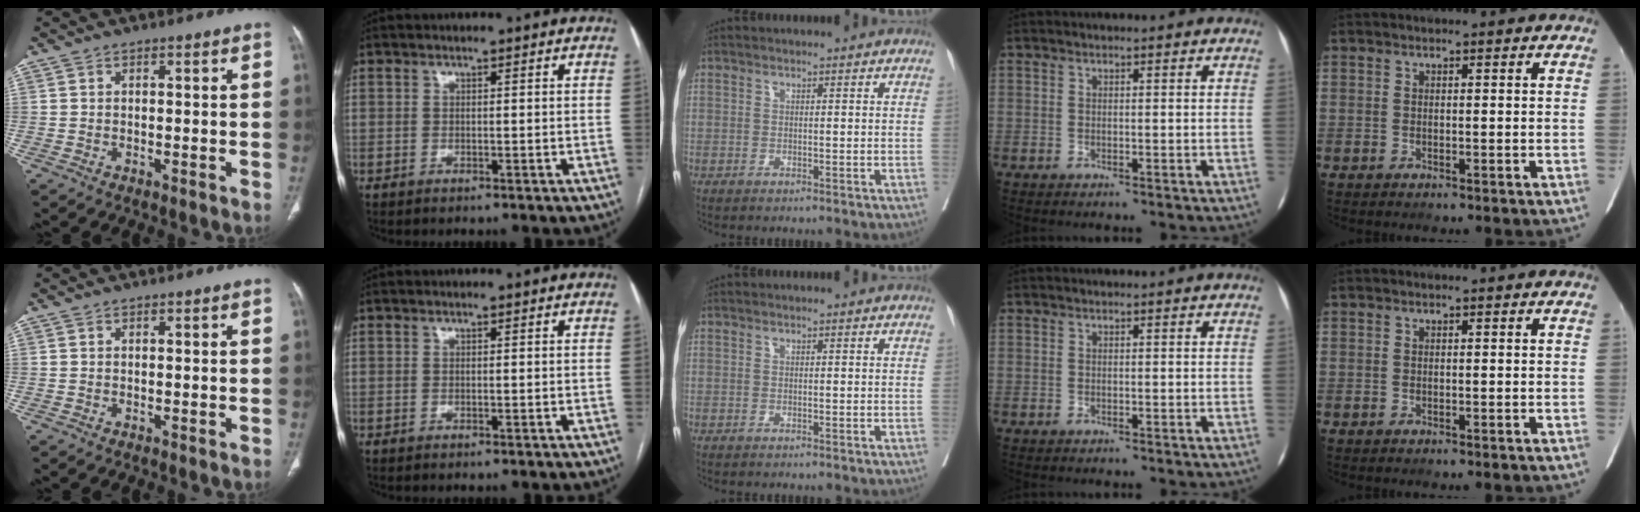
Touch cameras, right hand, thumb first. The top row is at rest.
{}